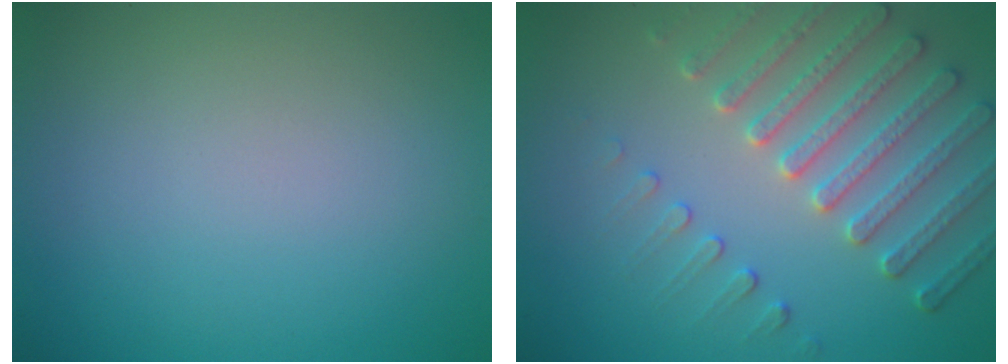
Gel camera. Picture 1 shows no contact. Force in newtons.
{"total": 4.7, "press": 4.4, "slide": 1.7}